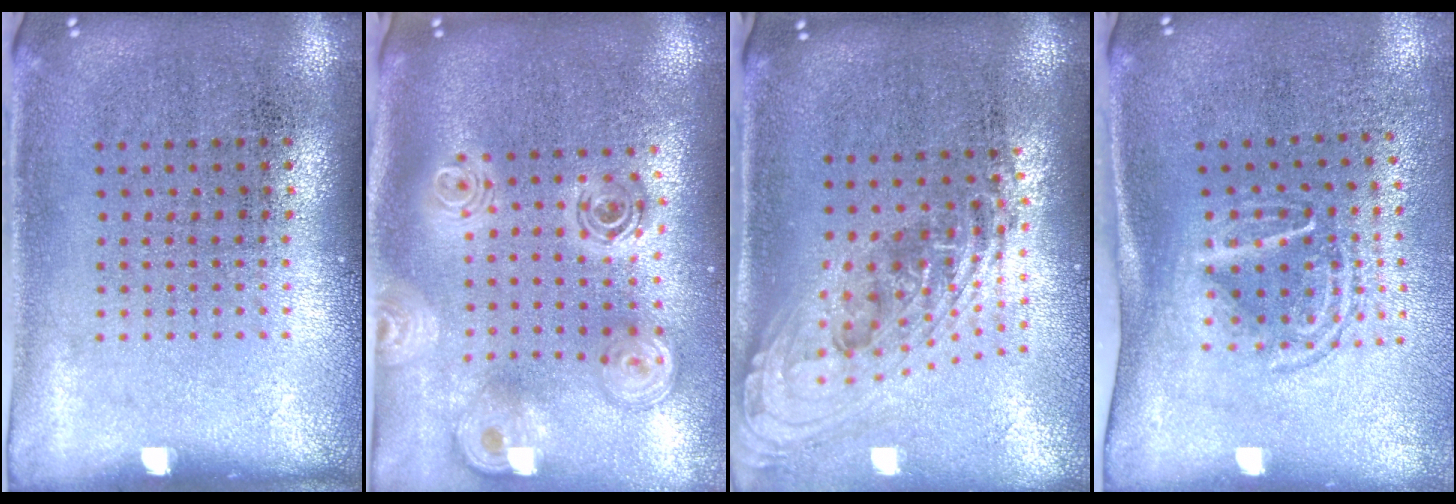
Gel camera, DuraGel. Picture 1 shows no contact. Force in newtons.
{"total": 2.6, "press": 1.9, "slide": 1.8}
{"total": 2.2, "press": 1.6, "slide": 1.5}
{"total": 1.7, "press": 1.2, "slide": 1.2}